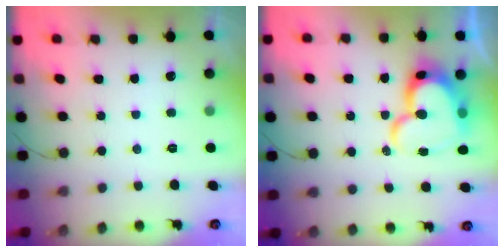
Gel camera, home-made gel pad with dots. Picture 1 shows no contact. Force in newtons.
{"total": 19.0, "press": 19.0, "slide": 1.3}